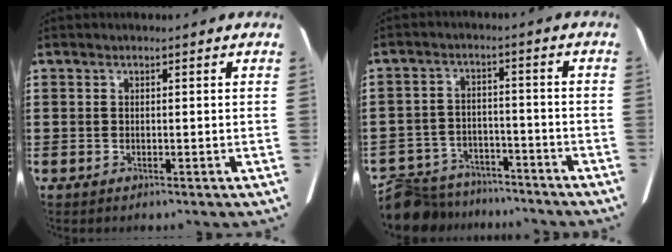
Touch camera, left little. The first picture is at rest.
{"total": 6.4, "force": [-6.2, 1.4, 0.6], "torque": [-0.026, 0.015, -0.128]}